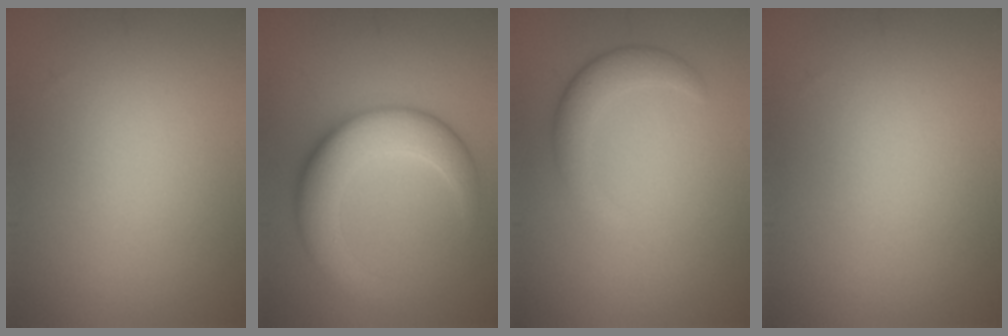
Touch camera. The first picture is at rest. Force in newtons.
{"total": 7.2, "press": 7.2, "slide": 0.3}
{"total": 2.9, "press": 2.9, "slide": 0.1}
{"total": 0.0}